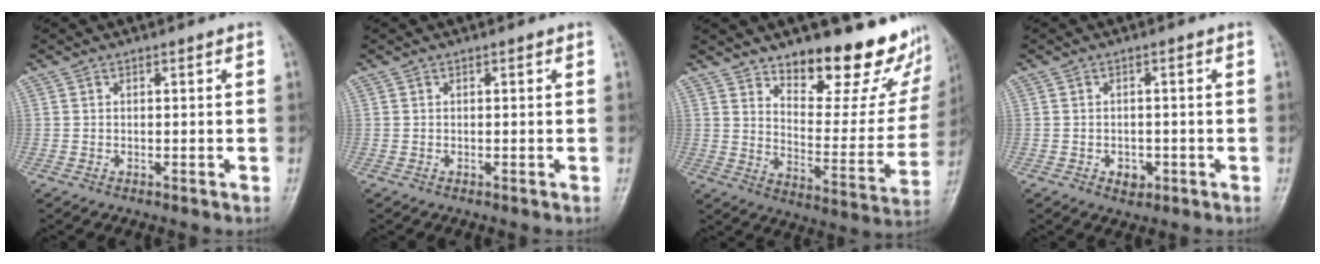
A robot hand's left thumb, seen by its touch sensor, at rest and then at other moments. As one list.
[{"total": 0.0}, {"total": 21.5, "force": [16.1, 8.0, 11.8], "torque": [-0.110, -0.120, 0.222]}, {"total": 2.8, "force": [-1.0, 2.1, 1.5], "torque": [-0.009, 0.003, -0.010]}]